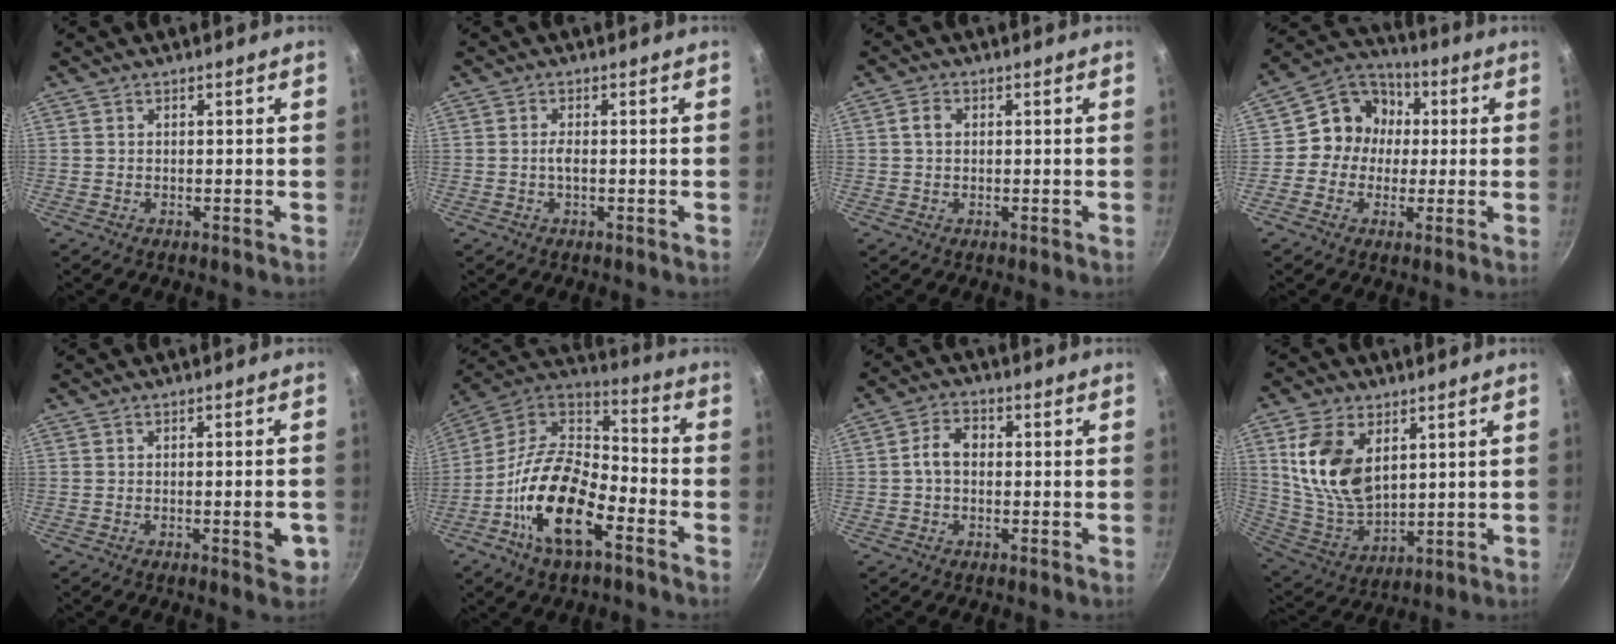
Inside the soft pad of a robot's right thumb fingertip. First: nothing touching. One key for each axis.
{"total": 1.4, "fx": -0.2, "fy": 0.4, "fz": 1.4, "tx": -0.032, "ty": 0.002, "tz": -0.007}
{"total": 2.2, "fx": 0.4, "fy": 1.7, "fz": 1.4, "tx": -0.020, "ty": 0.005, "tz": 0.004}
{"total": 10.6, "fx": 0.5, "fy": 9.7, "fz": 4.2, "tx": -0.027, "ty": 0.023, "tz": -0.014}
{"total": 4.4, "fx": -1.2, "fy": 1.2, "fz": 4.1, "tx": -0.048, "ty": -0.001, "tz": -0.017}
{"total": 20.0, "fx": -8.2, "fy": 9.7, "fz": 15.4, "tx": -0.267, "ty": 0.053, "tz": -0.173}
{"total": 4.9, "fx": 0.1, "fy": 3.5, "fz": 3.4, "tx": -0.051, "ty": 0.016, "tz": -0.008}
{"total": 15.2, "fx": 4.8, "fy": 9.3, "fz": 11.0, "tx": -0.193, "ty": -0.034, "tz": 0.108}